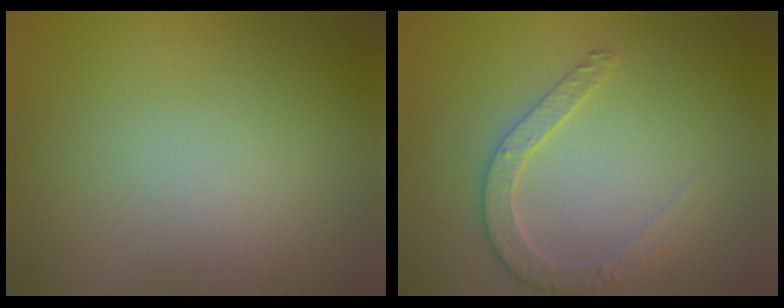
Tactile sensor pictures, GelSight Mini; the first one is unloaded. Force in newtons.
{"total": 2.8, "press": 2.5, "slide": 1.2}